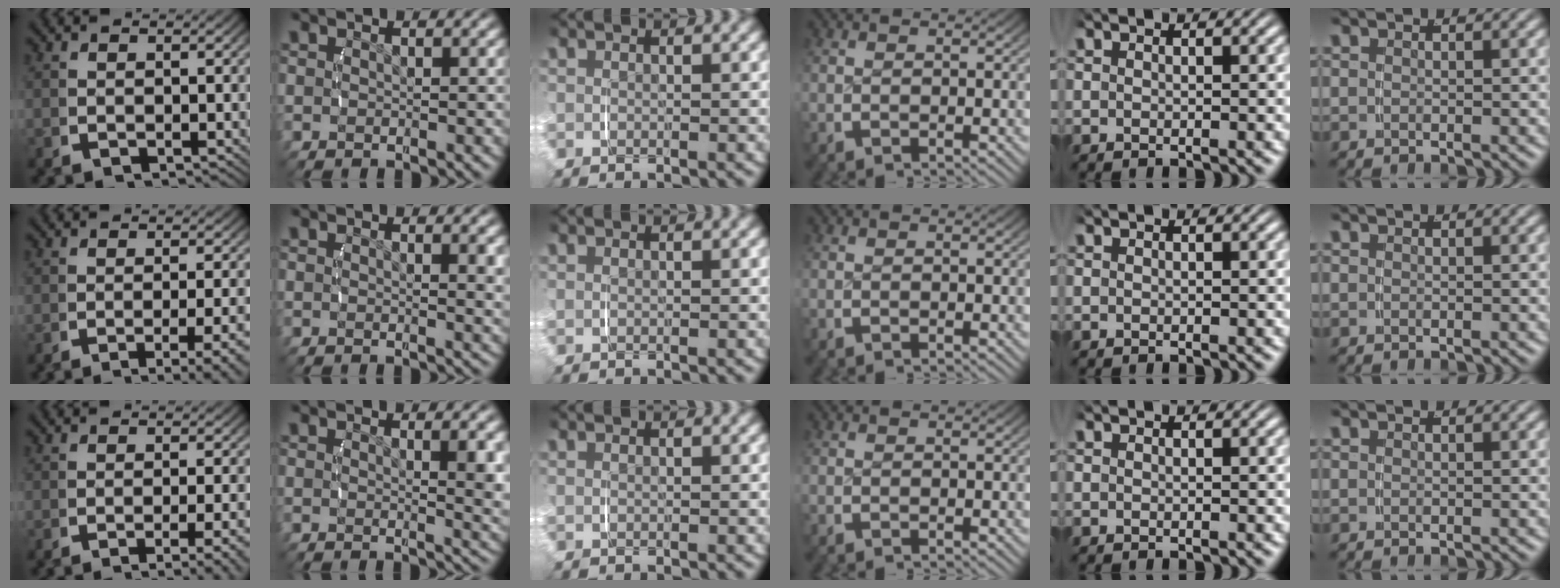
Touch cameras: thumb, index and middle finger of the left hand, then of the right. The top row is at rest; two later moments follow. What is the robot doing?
{"motion": "lift_and_place", "object": "glasses case"}